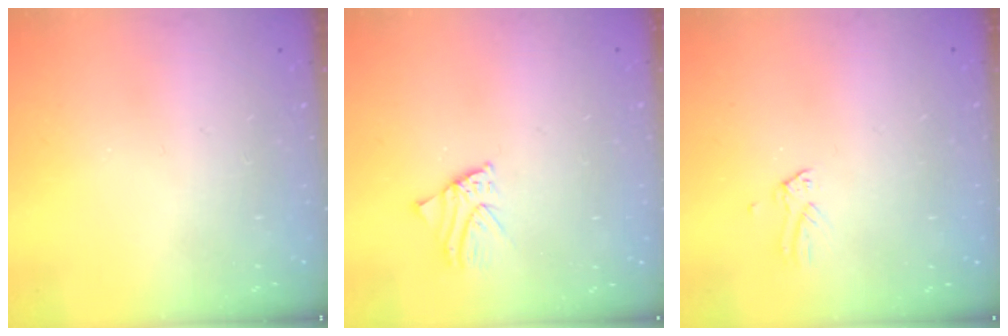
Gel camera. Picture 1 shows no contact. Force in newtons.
{"total": 1.7, "press": 1.7, "slide": 0.2}
{"total": 0.0}